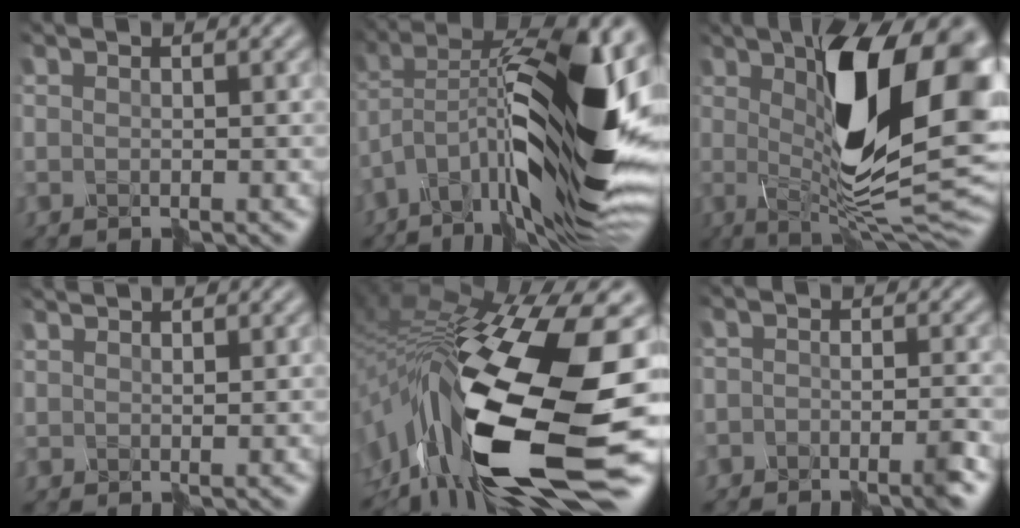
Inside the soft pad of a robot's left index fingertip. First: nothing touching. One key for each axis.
{"total": 16.6, "fx": -3.9, "fy": 6.0, "fz": 15.0, "tx": -0.261, "ty": 0.033, "tz": -0.072}
{"total": 15.6, "fx": 2.9, "fy": 5.4, "fz": 14.4, "tx": -0.219, "ty": 0.002, "tz": 0.036}
{"total": 1.1, "fx": 1.0, "fy": -0.3, "fz": -0.2, "tx": 0.002, "ty": 0.005, "tz": 0.018}
{"total": 17.1, "fx": -4.9, "fy": 6.6, "fz": 15.0, "tx": -0.302, "ty": 0.002, "tz": -0.090}
{"total": 2.5, "fx": -2.4, "fy": 0.3, "fz": 0.6, "tx": -0.012, "ty": 0.002, "tz": -0.043}